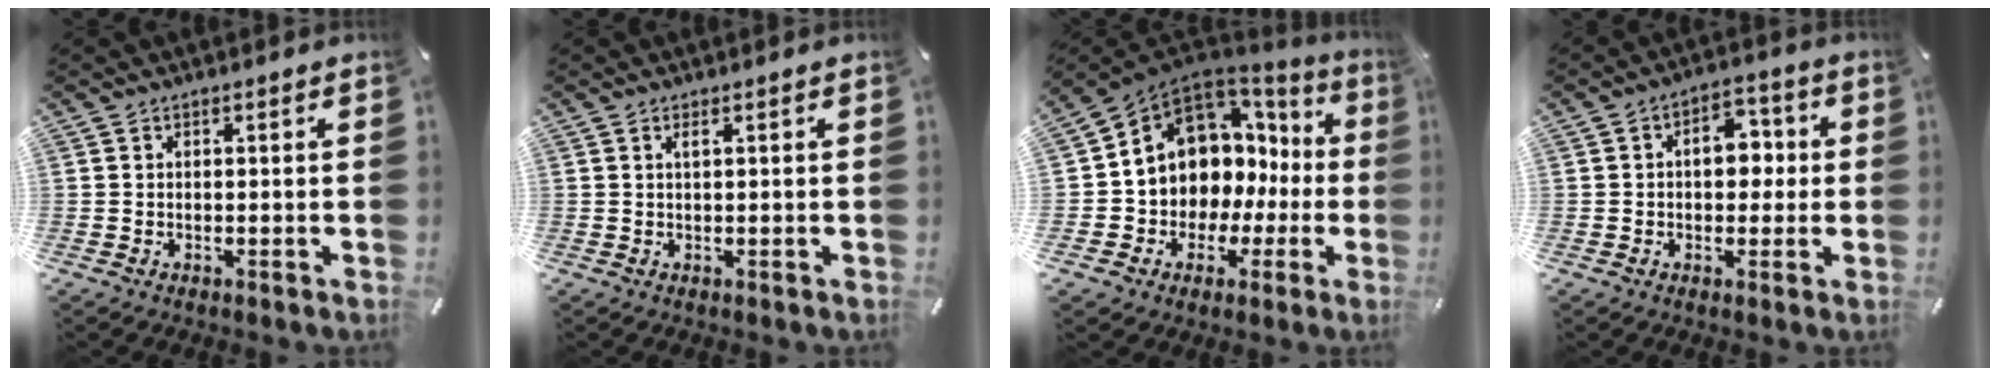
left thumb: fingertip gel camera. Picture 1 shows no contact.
{"total": 1.1, "force": [0.4, 0.1, 1.0], "torque": [-0.020, 0.001, 0.005]}
{"total": 9.5, "force": [3.4, 8.4, 2.9], "torque": [-0.068, -0.048, 0.068]}
{"total": 8.3, "force": [0.5, 5.4, 6.2], "torque": [-0.070, 0.000, 0.000]}